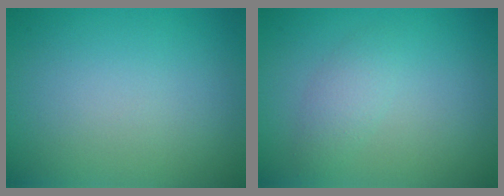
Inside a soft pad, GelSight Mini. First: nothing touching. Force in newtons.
{"total": 1.7, "press": 1.7, "slide": 0.0}